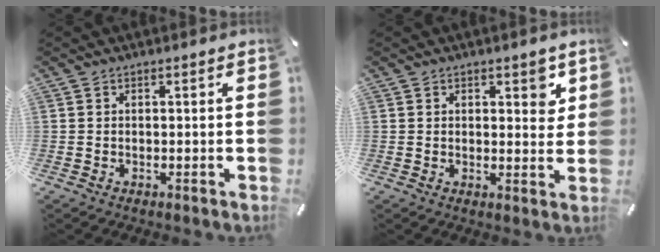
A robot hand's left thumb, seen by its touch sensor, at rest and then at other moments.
{"total": 4.5, "force": [2.1, 2.4, 3.0], "torque": [-0.024, -0.010, 0.029]}